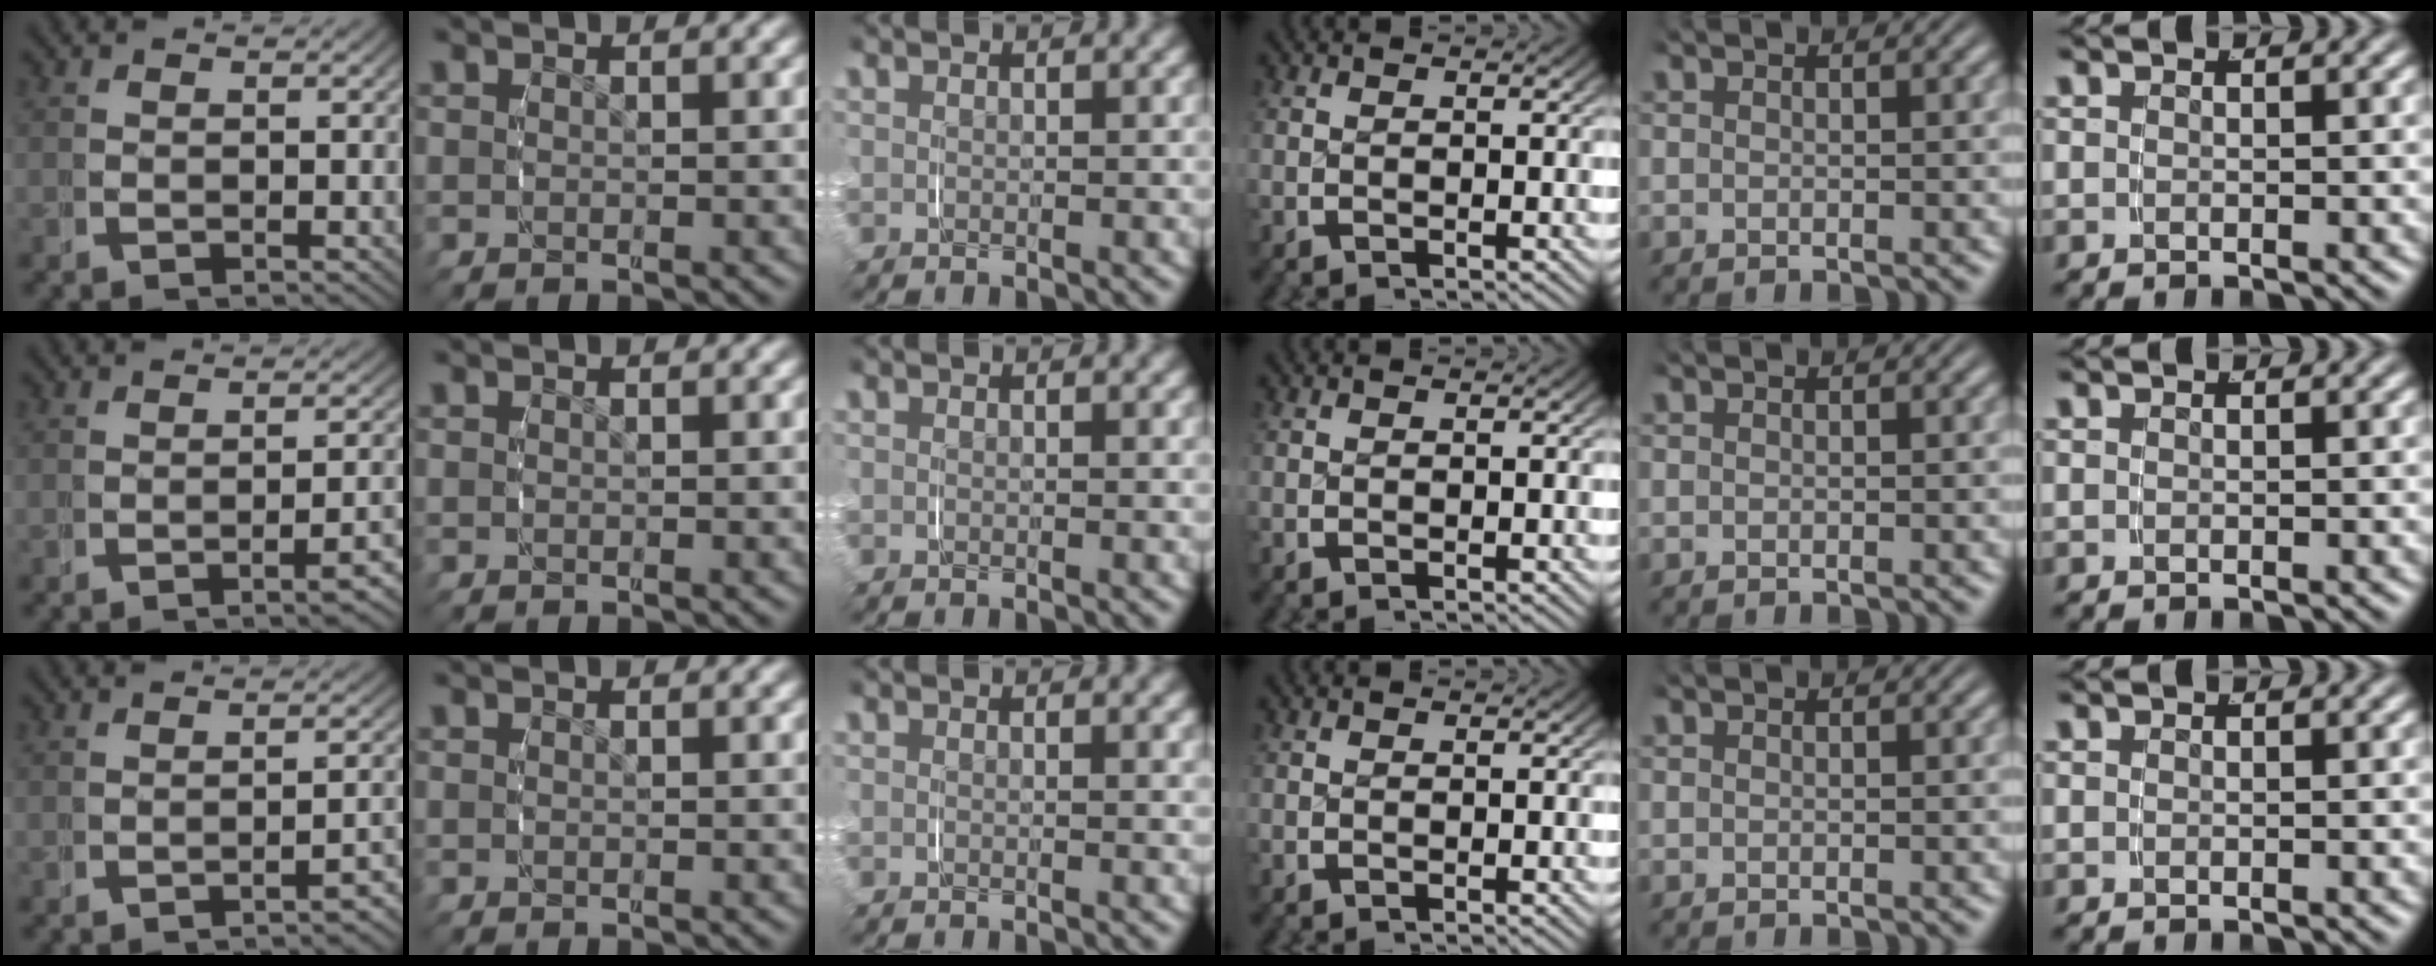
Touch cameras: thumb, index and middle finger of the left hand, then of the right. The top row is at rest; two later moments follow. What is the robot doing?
{"motion": "grasp_and_lifting", "object": "string"}